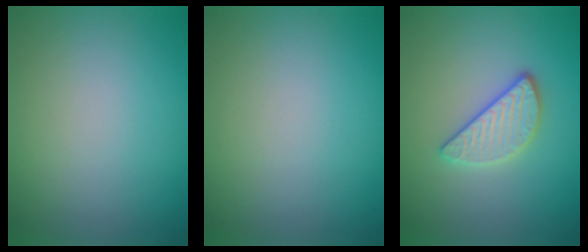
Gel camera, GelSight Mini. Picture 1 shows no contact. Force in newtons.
{"total": 0.0}
{"total": 3.1, "press": 2.8, "slide": 1.4}